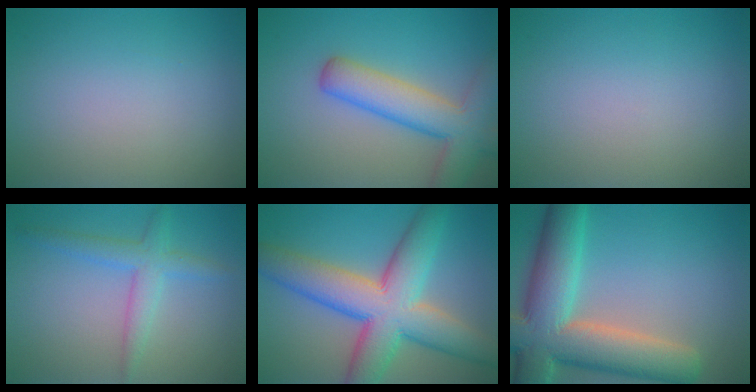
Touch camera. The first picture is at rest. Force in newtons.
{"total": 6.9, "press": 6.9, "slide": 0.5}
{"total": 0.0}
{"total": 3.0, "press": 3.0, "slide": 0.2}
{"total": 10.9, "press": 10.9, "slide": 0.3}
{"total": 12.0, "press": 11.9, "slide": 1.0}